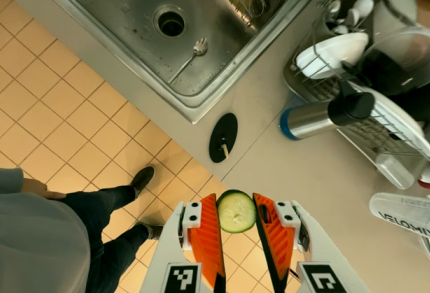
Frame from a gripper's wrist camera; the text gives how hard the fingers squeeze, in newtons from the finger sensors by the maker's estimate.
{"total": 7.4, "left": 6.9, "right": 7.9}